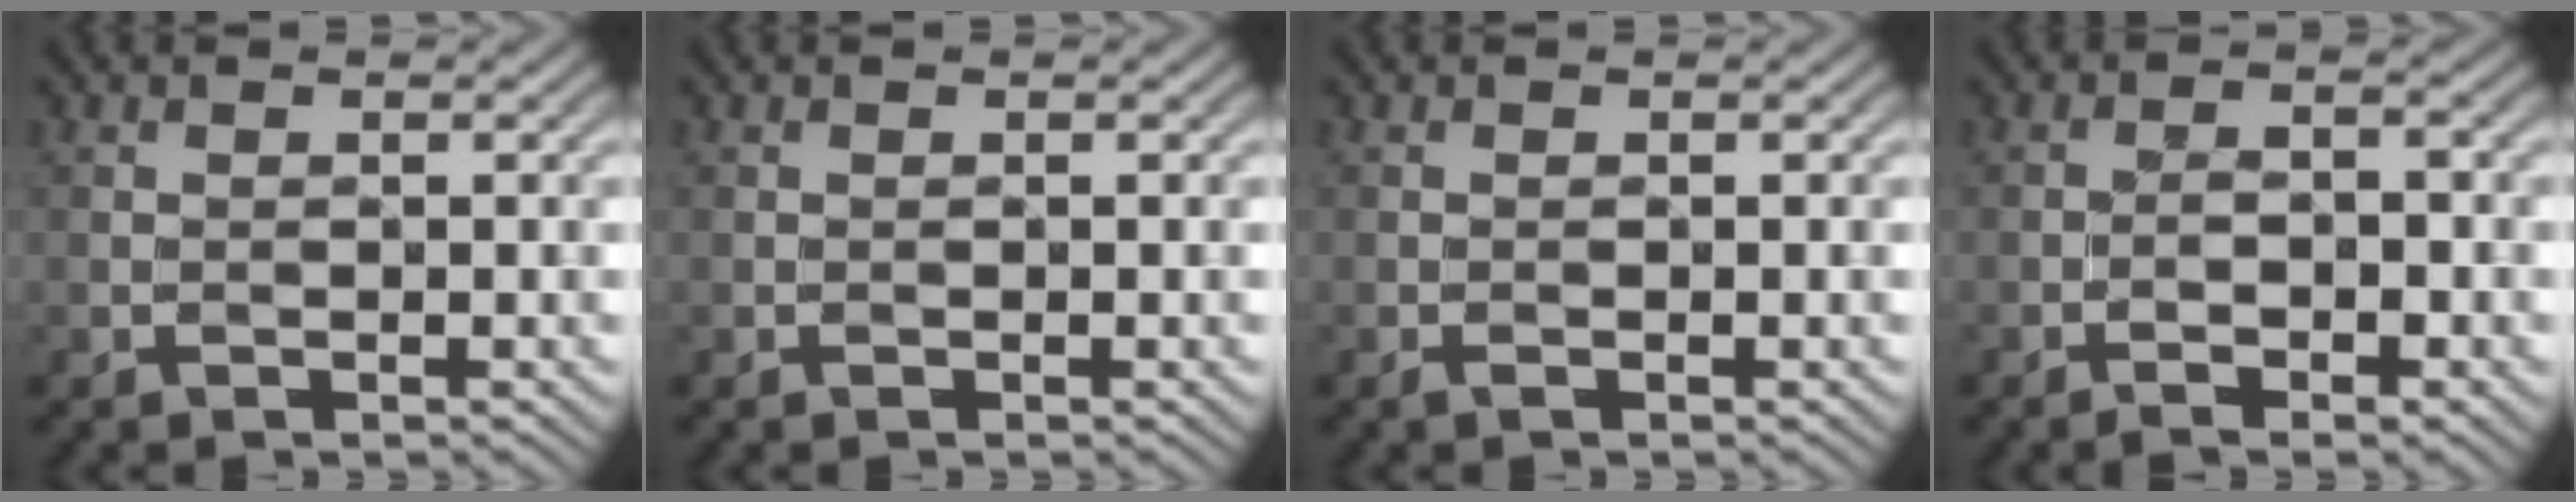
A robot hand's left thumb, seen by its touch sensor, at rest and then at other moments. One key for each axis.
{"total": 0.0}
{"total": 0.5, "fx": -0.3, "fy": 0.0, "fz": 0.4, "tx": -0.011, "ty": 0.000, "tz": -0.006}
{"total": 3.0, "fx": -1.7, "fy": 0.7, "fz": 2.4, "tx": -0.042, "ty": 0.002, "tz": -0.027}